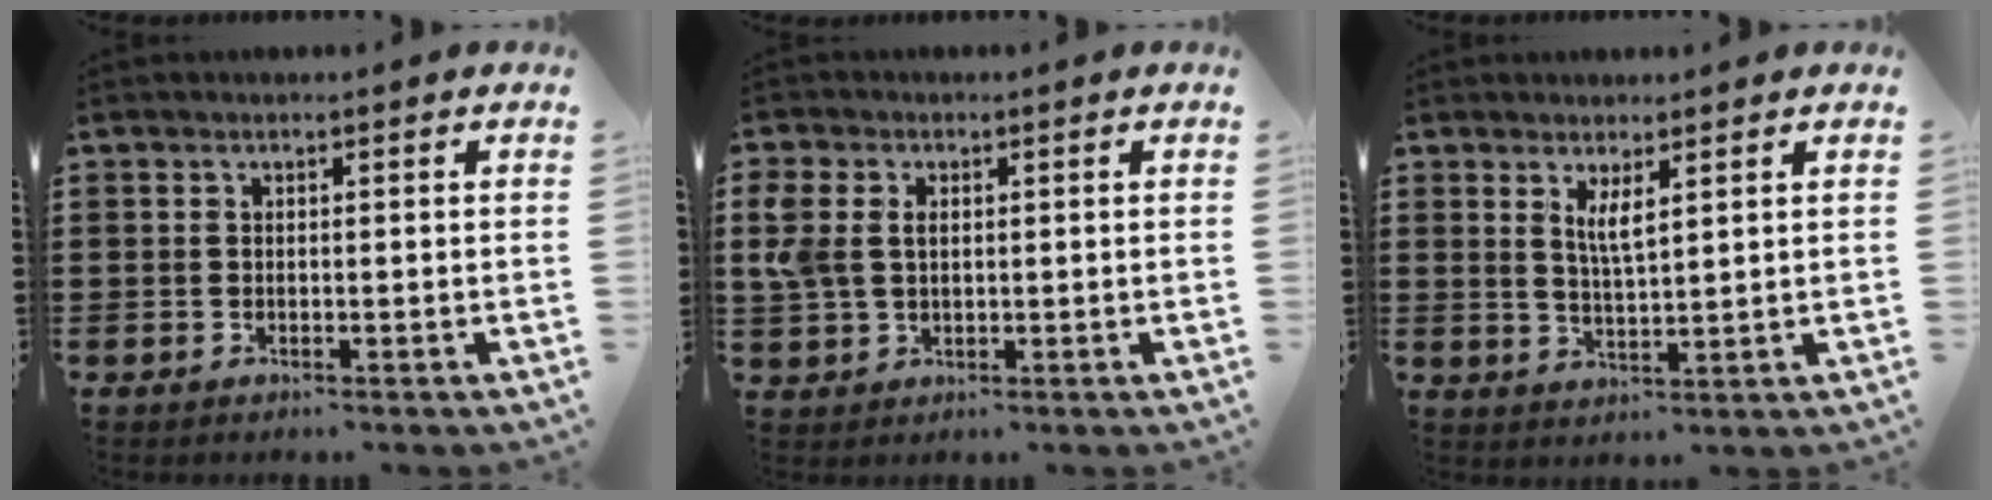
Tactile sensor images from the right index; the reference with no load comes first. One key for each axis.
{"total": 4.2, "fx": 1.1, "fy": 2.9, "fz": 2.8, "tx": -0.080, "ty": 0.006, "tz": 0.013}
{"total": 3.4, "fx": 1.8, "fy": 0.7, "fz": 2.8, "tx": -0.059, "ty": 0.002, "tz": 0.030}